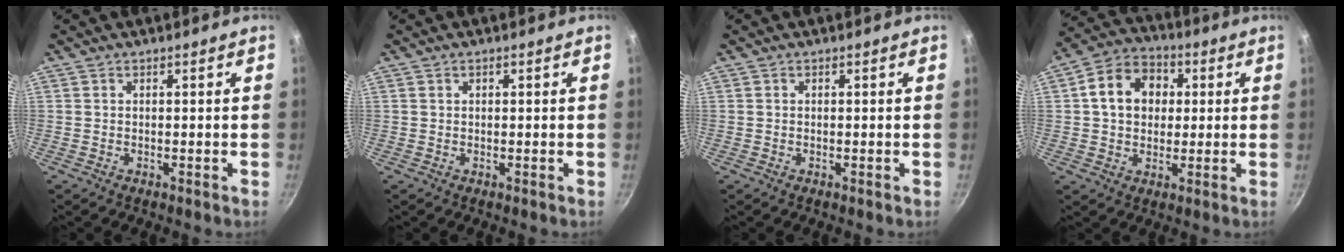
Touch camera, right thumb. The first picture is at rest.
{"total": 0.6, "force": [0.2, 0.5, 0.3], "torque": [-0.003, 0.004, 0.004]}
{"total": 0.0}
{"total": 11.6, "force": [2.0, 9.2, 6.7], "torque": [-0.086, 0.021, 0.020]}